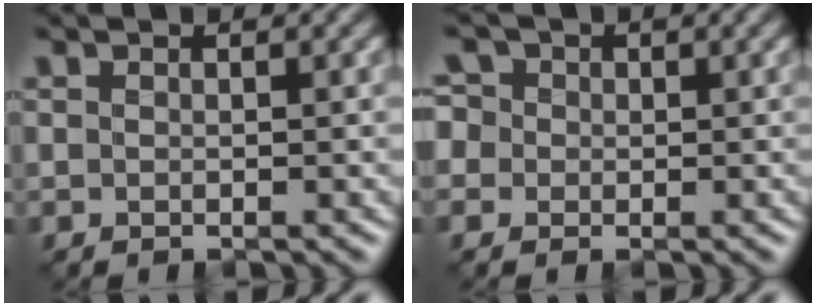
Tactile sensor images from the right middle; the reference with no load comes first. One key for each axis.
{"total": 4.7, "fx": 1.5, "fy": 4.0, "fz": 2.0, "tx": -0.050, "ty": 0.027, "tz": -0.004}